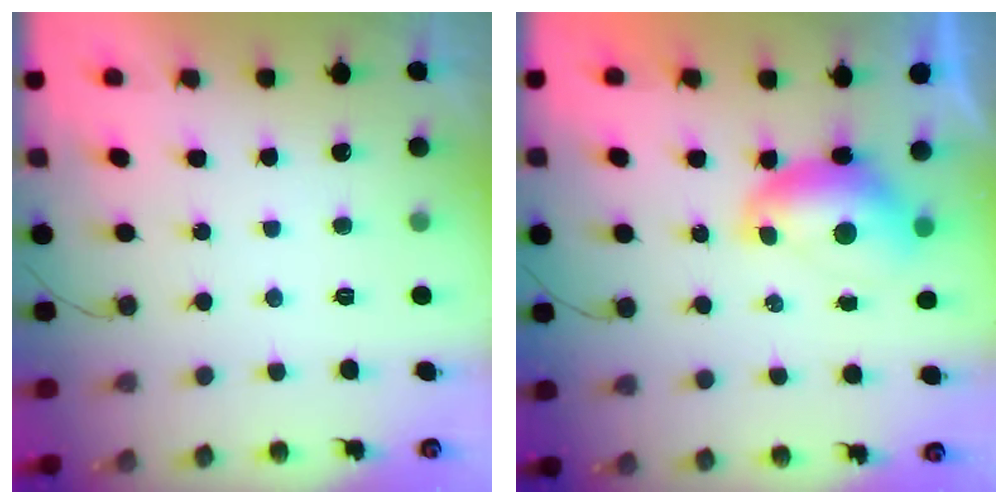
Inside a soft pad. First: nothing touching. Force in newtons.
{"total": 7.5, "press": 7.5, "slide": 0.9}